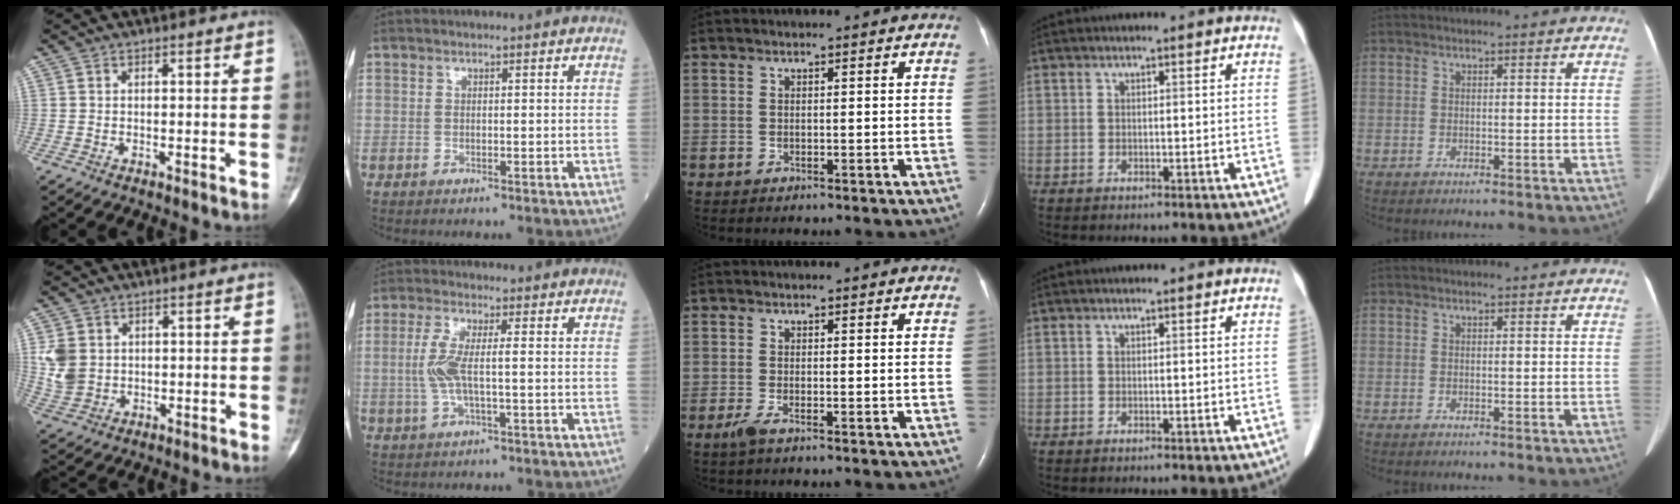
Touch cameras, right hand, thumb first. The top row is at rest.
{"thumb": {"total": 6.4, "force": [1.1, 5.3, 3.5], "torque": [-0.065, -0.002, 0.033]}, "index": {"total": 5.2, "force": [-0.2, 0.8, 5.2], "torque": [-0.123, 0.003, -0.008]}, "middle": {"total": 1.7, "force": [-1.1, 0.3, 1.3], "torque": [-0.037, -0.005, -0.025]}}